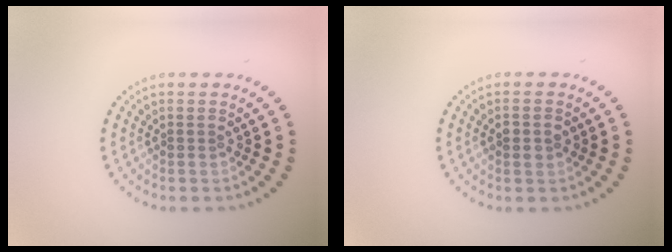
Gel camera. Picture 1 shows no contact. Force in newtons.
{"total": 2.0, "press": 2.0, "slide": 0.0}